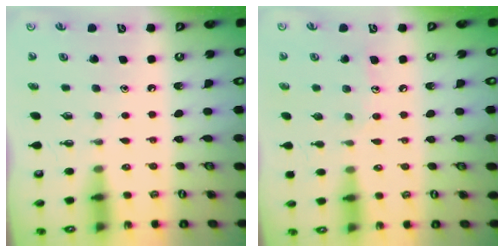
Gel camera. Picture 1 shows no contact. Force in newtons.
{"total": 6.3, "press": 6.3, "slide": 0.5}